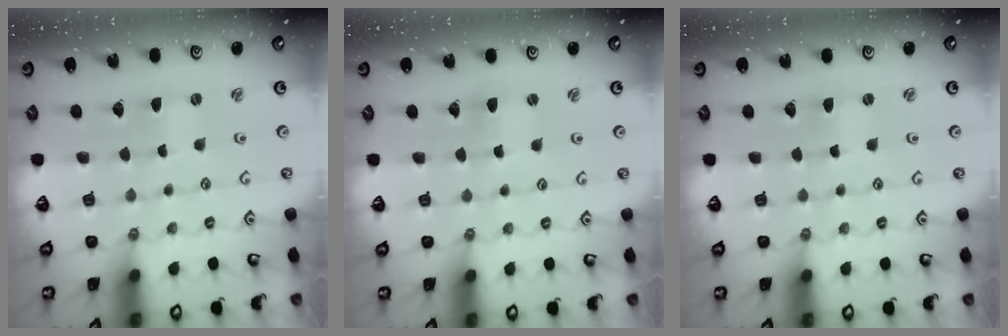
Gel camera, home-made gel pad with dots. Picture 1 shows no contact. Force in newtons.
{"total": 1.5, "press": 1.4, "slide": 0.2}
{"total": 0.0}